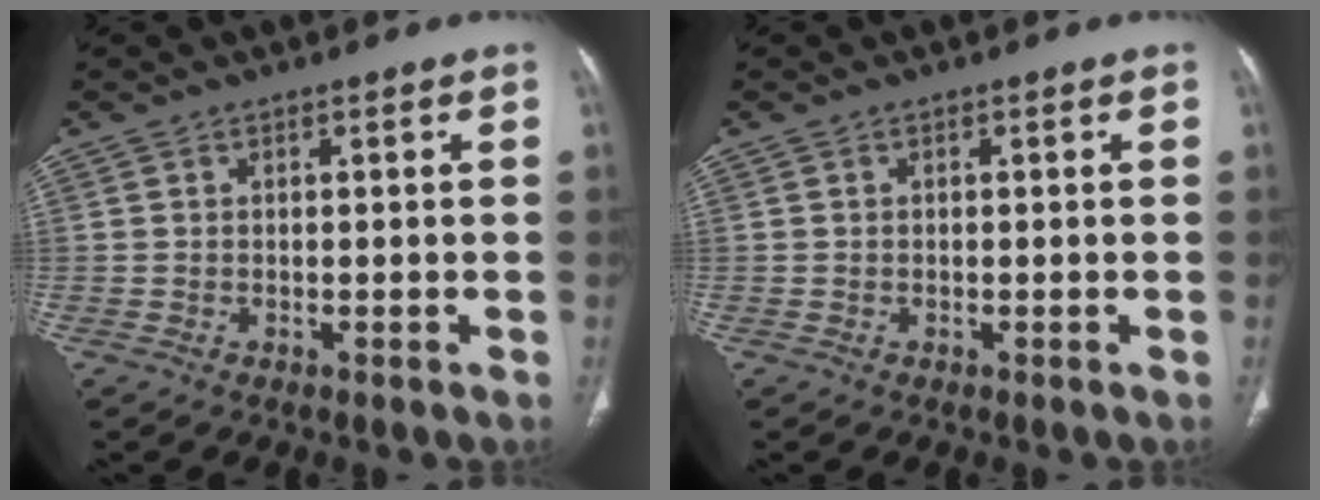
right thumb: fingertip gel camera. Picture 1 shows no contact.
{"total": 0.0}